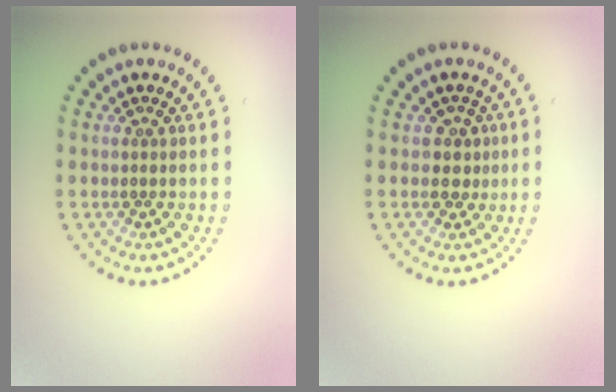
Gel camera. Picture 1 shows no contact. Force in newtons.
{"total": 1.8, "press": 1.4, "slide": 1.2}